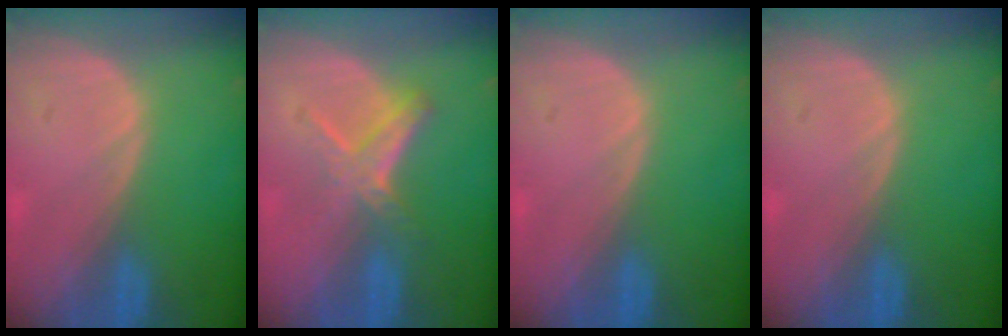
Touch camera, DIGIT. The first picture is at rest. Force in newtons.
{"total": 4.9, "press": 4.8, "slide": 0.8}
{"total": 0.0}
{"total": 0.0}